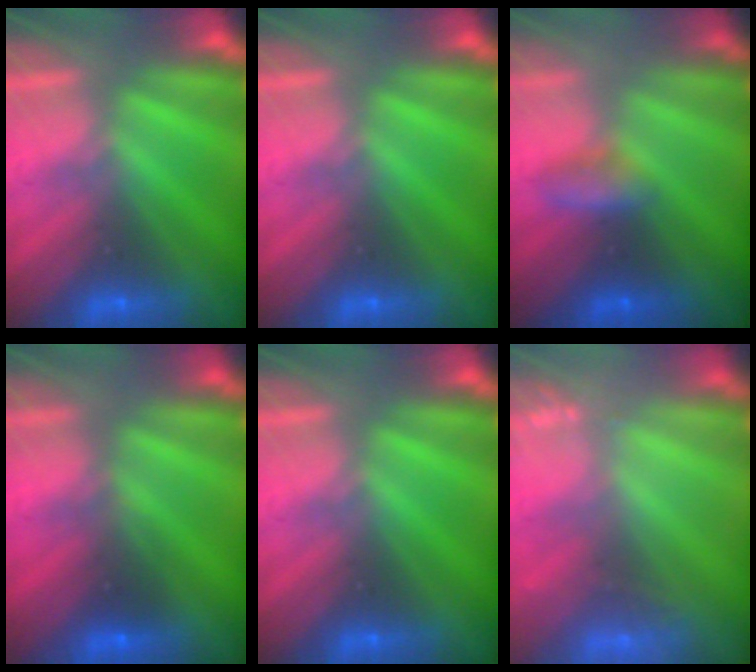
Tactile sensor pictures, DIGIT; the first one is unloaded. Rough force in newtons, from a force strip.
{"total": 0.0}
{"total": 2.7}
{"total": 2.6}
{"total": 0.0}
{"total": 2.5}